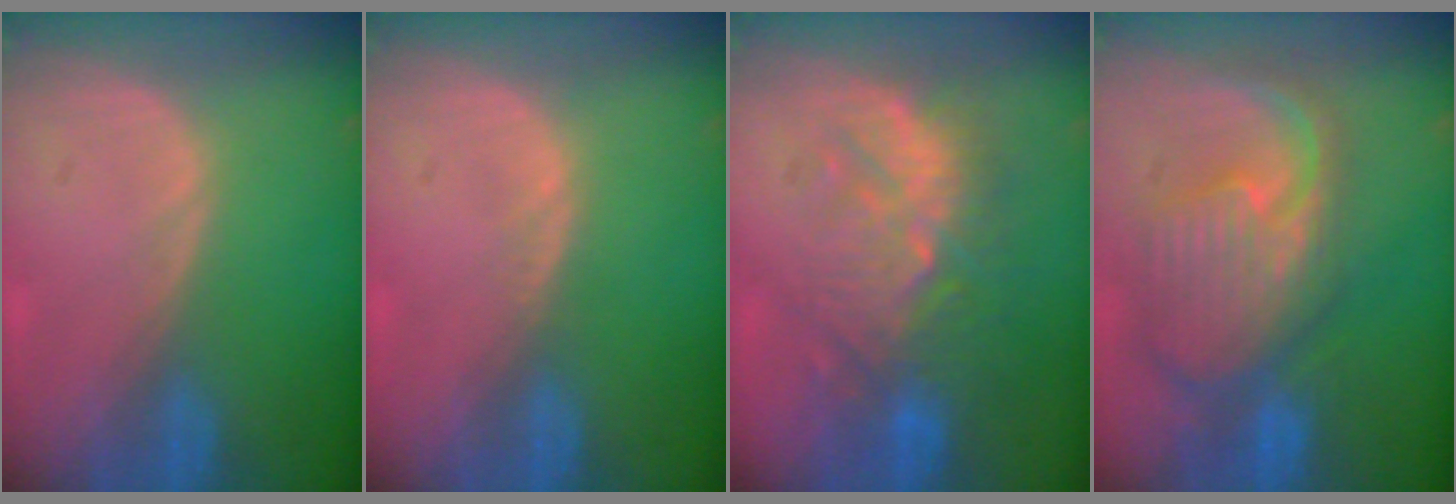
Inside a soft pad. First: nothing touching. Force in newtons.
{"total": 0.7, "press": 0.6, "slide": 0.3}
{"total": 9.6, "press": 9.4, "slide": 2.1}
{"total": 11.6, "press": 10.1, "slide": 5.8}